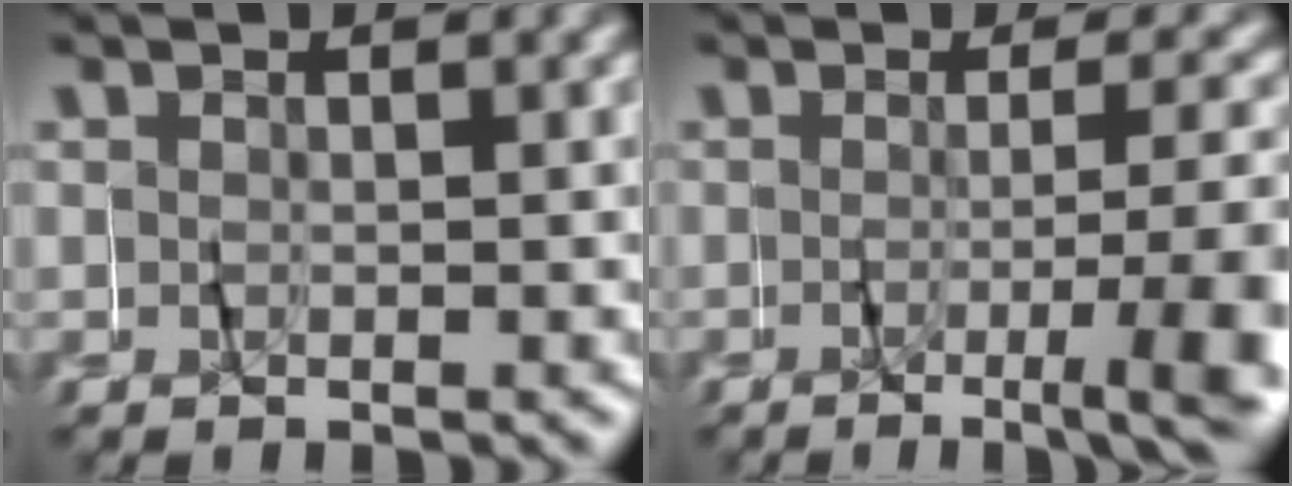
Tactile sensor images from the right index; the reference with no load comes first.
{"total": 5.5, "force": [-3.0, -0.6, 4.6], "torque": [-0.055, -0.009, -0.044]}